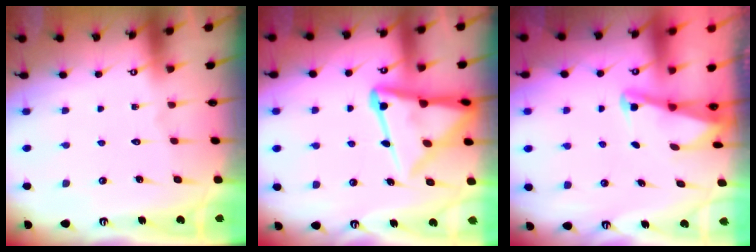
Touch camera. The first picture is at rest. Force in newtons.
{"total": 14.7, "press": 14.6, "slide": 1.5}
{"total": 2.1, "press": 2.0, "slide": 0.4}